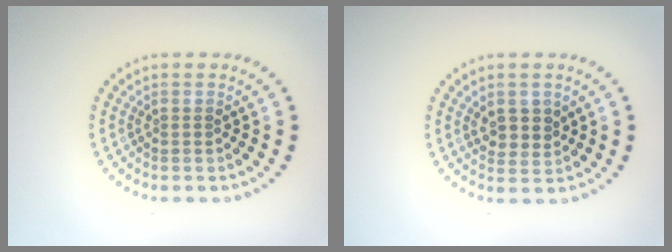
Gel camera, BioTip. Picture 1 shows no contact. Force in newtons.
{"total": 2.4, "press": 2.2, "slide": 1.0}